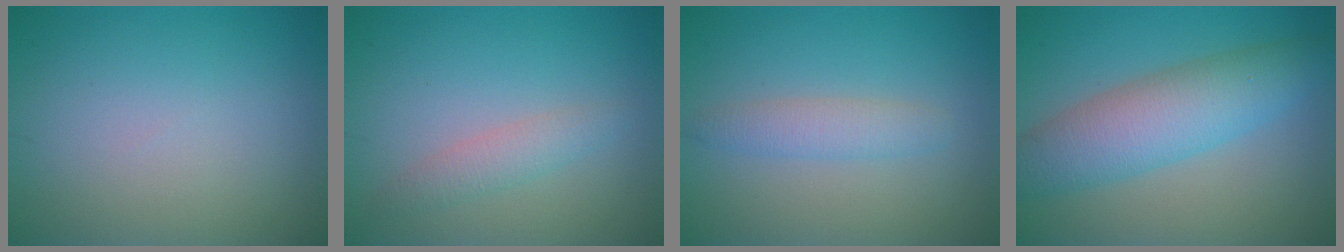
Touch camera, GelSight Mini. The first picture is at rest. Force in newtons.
{"total": 1.8, "press": 1.8, "slide": 0.0}
{"total": 2.1, "press": 2.1, "slide": 0.1}
{"total": 6.5, "press": 6.5, "slide": 0.0}